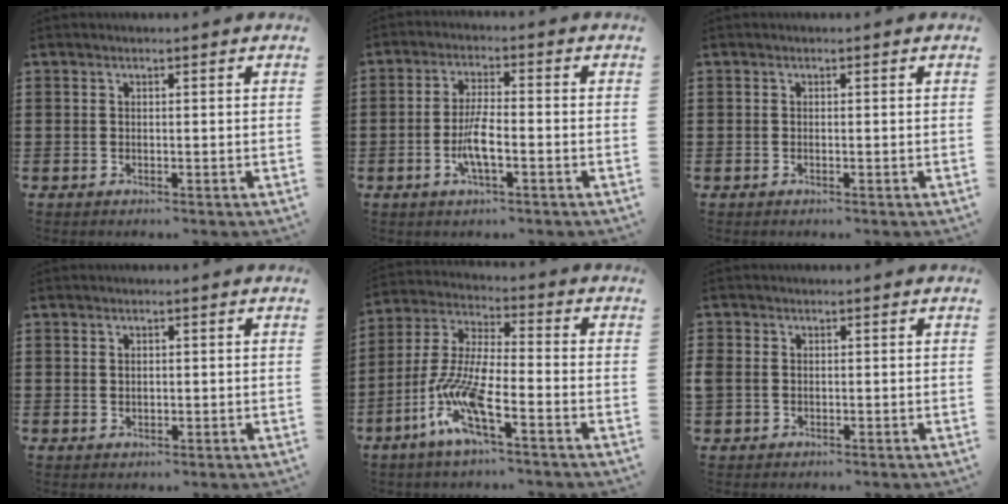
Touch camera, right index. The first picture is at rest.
{"total": 5.4, "force": [-1.7, 1.3, 4.9], "torque": [-0.109, -0.006, -0.037]}
{"total": 0.0}
{"total": 0.8, "force": [0.3, 0.4, 0.6], "torque": [-0.015, 0.001, 0.007]}
{"total": 10.3, "force": [-5.7, 1.9, 8.3], "torque": [-0.207, -0.019, -0.119]}
{"total": 1.2, "force": [-0.1, 1.1, 0.5], "torque": [-0.020, 0.003, -0.006]}